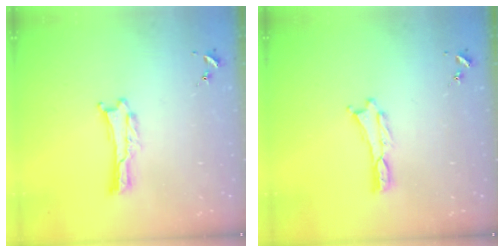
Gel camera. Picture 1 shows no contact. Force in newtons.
{"total": 0.0}